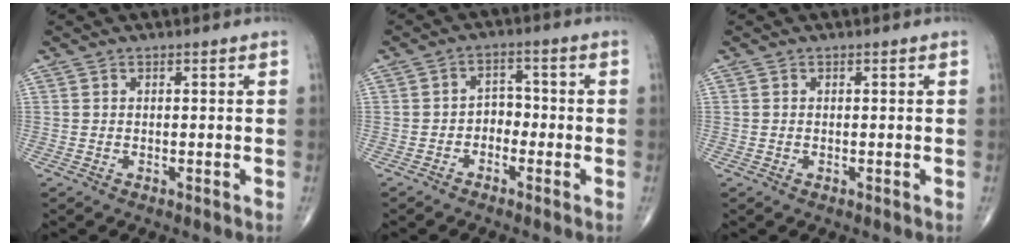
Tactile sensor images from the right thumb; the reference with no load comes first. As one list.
[{"total": 3.5, "force": [-1.7, 2.6, 1.7], "torque": [-0.007, 0.023, -0.039]}, {"total": 0.0}]